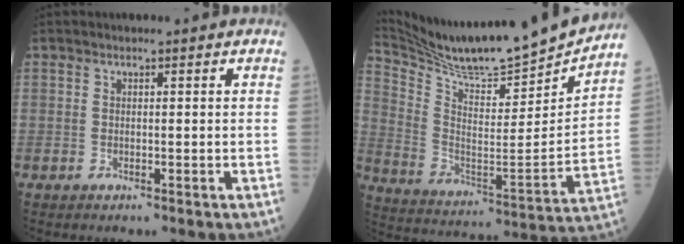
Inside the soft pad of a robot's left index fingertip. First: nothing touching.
{"total": 20.8, "force": [19.5, 0.0, 7.0], "torque": [-0.140, -0.062, 0.308]}